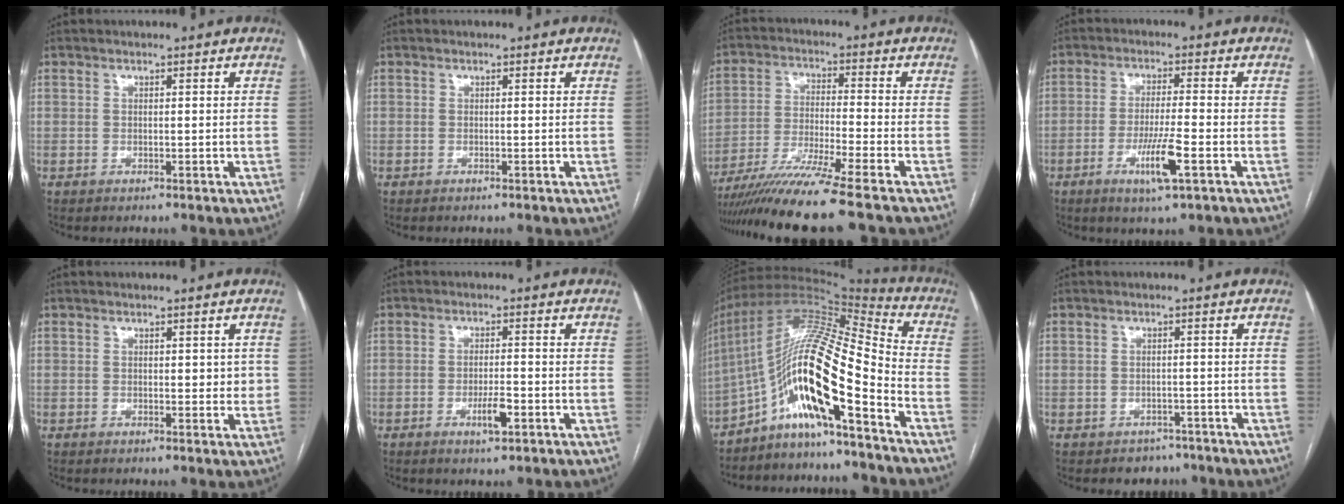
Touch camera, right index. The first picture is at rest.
{"total": 0.0}
{"total": 13.0, "force": [-10.6, -2.4, 7.0], "torque": [-0.111, -0.035, -0.182]}
{"total": 6.9, "force": [-2.8, 0.1, 6.2], "torque": [-0.118, -0.013, -0.049]}
{"total": 2.3, "force": [0.5, 1.3, 1.8], "torque": [-0.017, -0.001, 0.004]}
{"total": 3.5, "force": [-1.5, 0.7, 3.1], "torque": [-0.056, 0.001, -0.023]}
{"total": 17.6, "force": [-8.5, 2.9, 15.2], "torque": [-0.281, 0.027, -0.148]}
{"total": 3.2, "force": [-2.2, 2.3, -0.2], "torque": [0.002, 0.013, -0.033]}